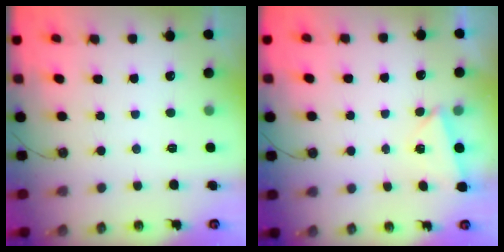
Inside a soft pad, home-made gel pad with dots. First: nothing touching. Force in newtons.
{"total": 1.7, "press": 0.9, "slide": 1.5}